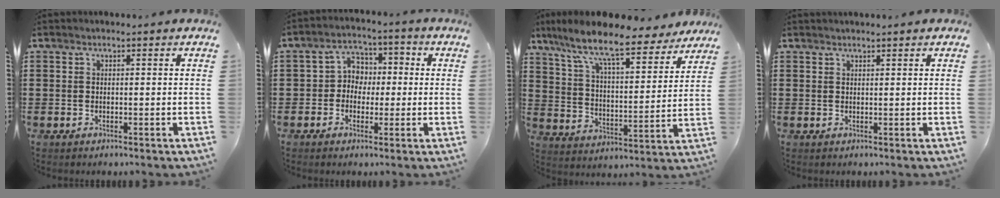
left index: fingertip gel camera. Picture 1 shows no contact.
{"total": 4.5, "force": [-1.2, 4.1, 1.4], "torque": [-0.046, 0.018, -0.031]}
{"total": 10.8, "force": [9.0, 1.4, 5.8], "torque": [-0.147, -0.051, 0.152]}
{"total": 0.9, "force": [0.8, 0.0, 0.3], "torque": [-0.008, 0.000, 0.016]}